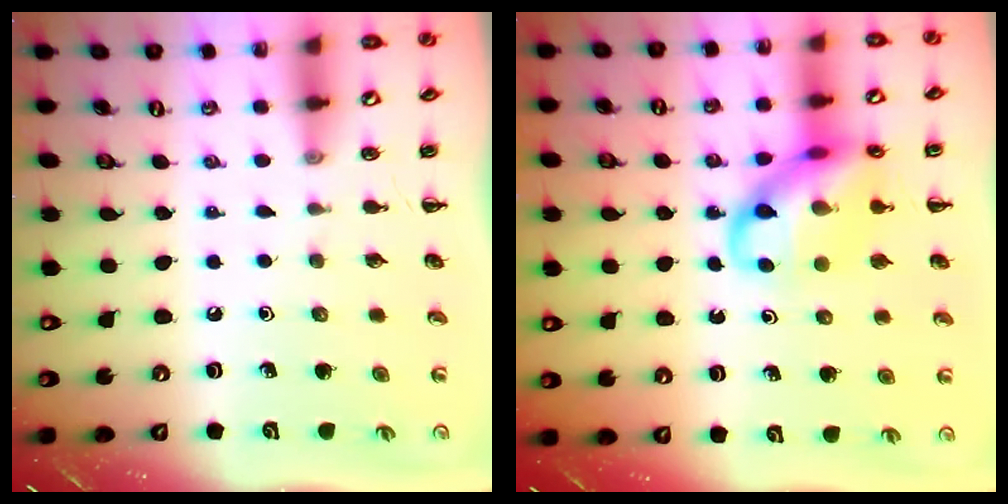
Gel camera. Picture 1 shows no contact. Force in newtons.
{"total": 14.6, "press": 14.5, "slide": 1.8}